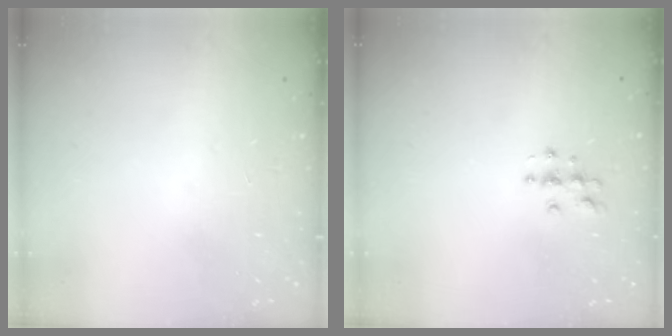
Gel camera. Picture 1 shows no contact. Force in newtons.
{"total": 4.1, "press": 4.1, "slide": 0.5}